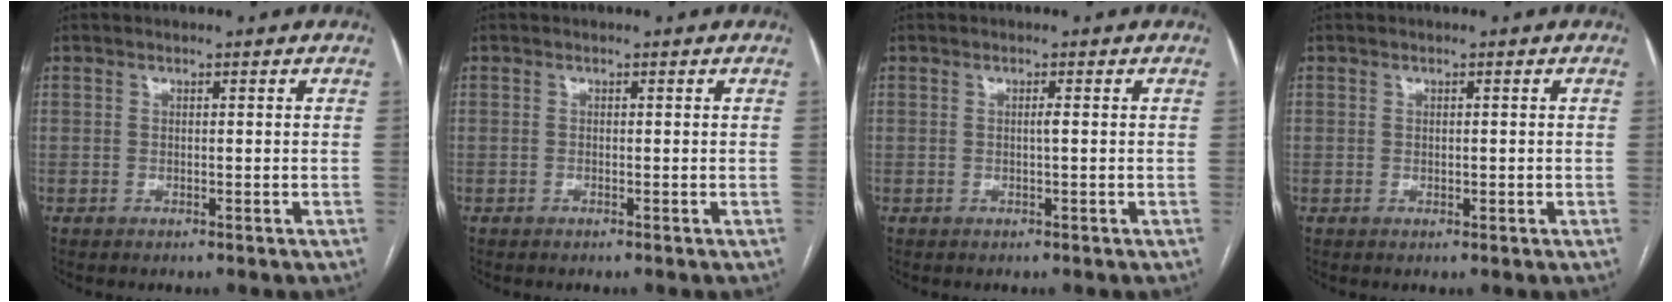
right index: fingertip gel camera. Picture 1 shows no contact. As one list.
[{"total": 0.0}, {"total": 0.7, "force": [0.0, -0.1, 0.7], "torque": [-0.013, 0.001, 0.000]}, {"total": 0.7, "force": [0.0, 0.6, 0.5], "torque": [-0.005, -0.001, 0.003]}]